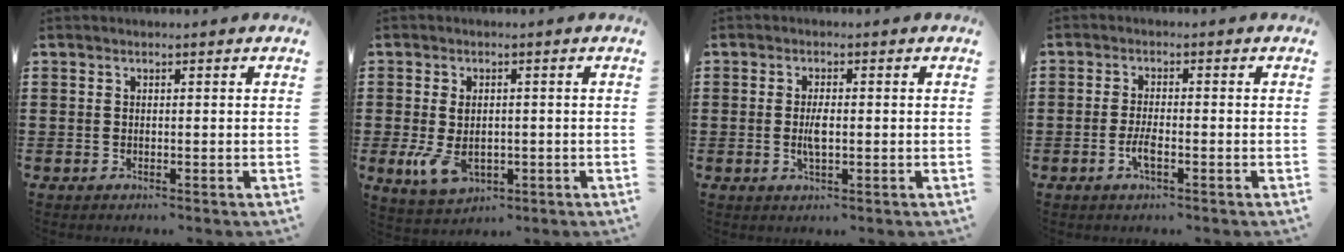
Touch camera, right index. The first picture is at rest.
{"total": 5.7, "force": [-1.0, 3.5, 4.5], "torque": [-0.108, -0.006, -0.021]}
{"total": 3.2, "force": [-0.3, 1.1, 3.0], "torque": [-0.062, -0.003, -0.008]}
{"total": 2.9, "force": [-1.1, 0.7, 2.5], "torque": [-0.059, -0.005, -0.024]}